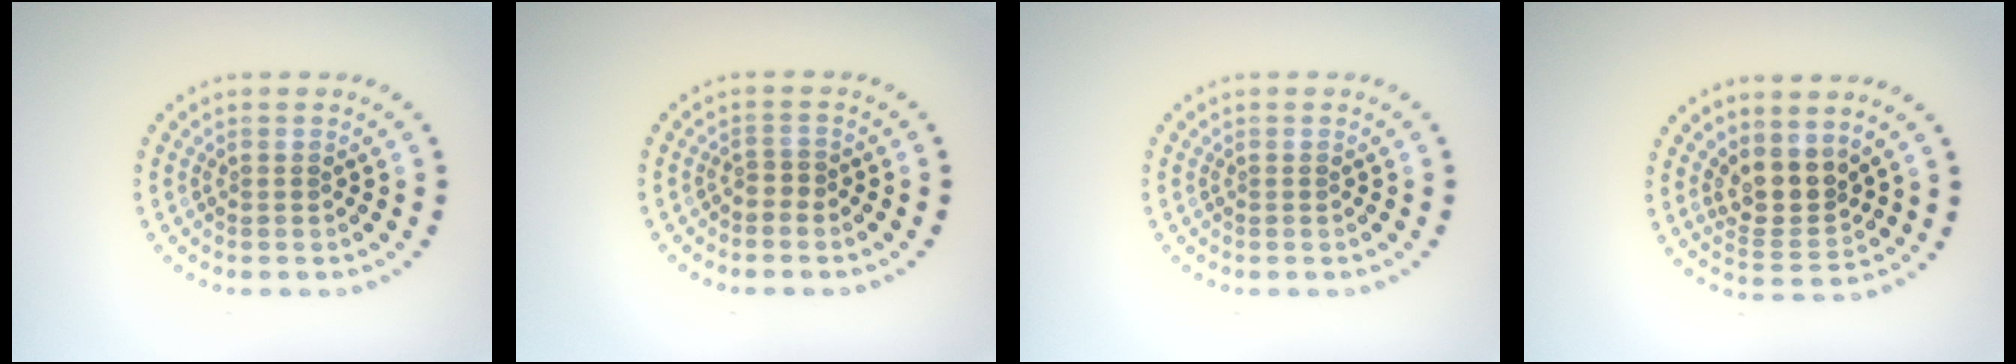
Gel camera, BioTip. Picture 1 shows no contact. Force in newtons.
{"total": 0.8, "press": 0.4, "slide": 0.7}
{"total": 0.0}
{"total": 3.4, "press": 2.7, "slide": 2.2}